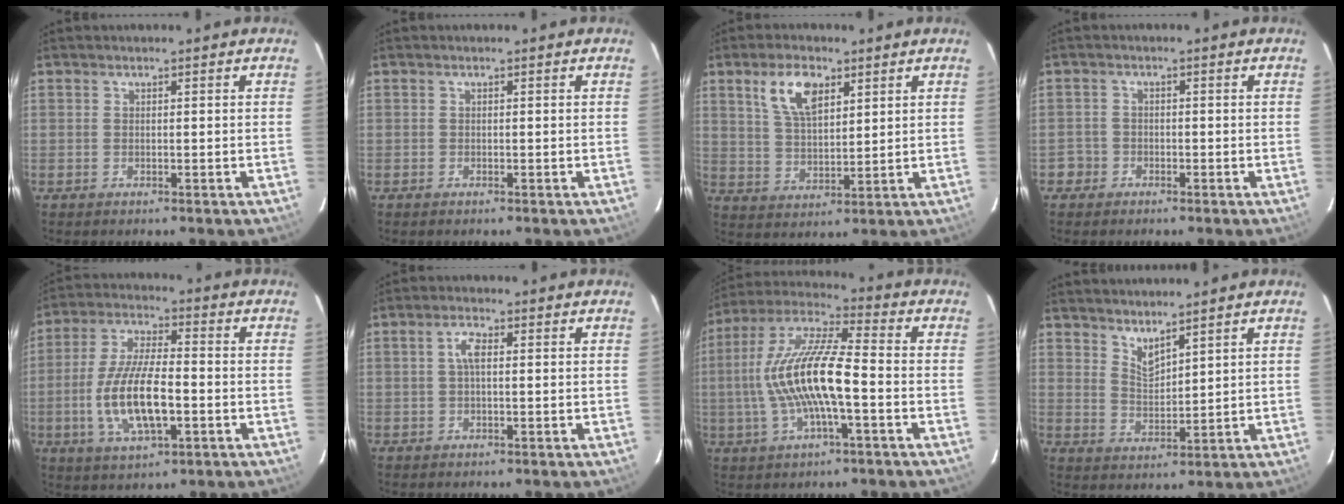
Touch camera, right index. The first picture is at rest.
{"total": 0.0}
{"total": 8.6, "force": [4.5, 4.1, 6.1], "torque": [-0.117, 0.013, 0.089]}
{"total": 2.5, "force": [-1.4, 2.0, -0.1], "torque": [0.000, 0.014, -0.026]}
{"total": 13.9, "force": [-3.3, 4.8, 12.7], "torque": [-0.261, -0.006, -0.058]}
{"total": 2.8, "force": [0.4, 1.0, 2.6], "torque": [-0.054, 0.009, 0.007]}
{"total": 15.7, "force": [-2.5, 3.4, 15.1], "torque": [-0.297, 0.005, -0.049]}
{"total": 4.3, "force": [3.8, 1.0, 1.9], "torque": [-0.031, -0.008, 0.070]}